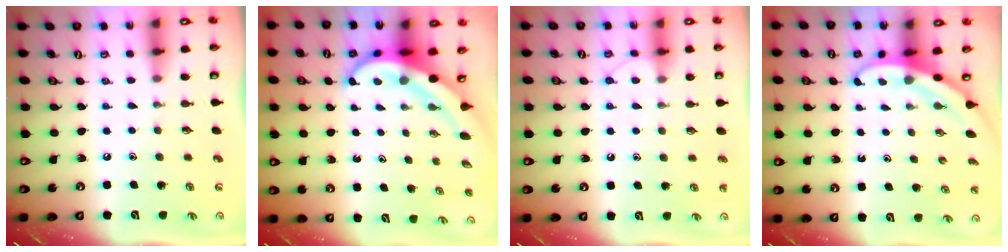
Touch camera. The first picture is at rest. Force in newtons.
{"total": 8.1, "press": 7.9, "slide": 1.8}
{"total": 6.5, "press": 6.4, "slide": 0.6}
{"total": 3.1, "press": 3.1, "slide": 0.2}